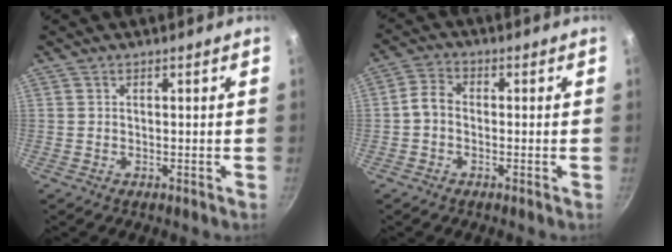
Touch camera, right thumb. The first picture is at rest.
{"total": 4.3, "force": [-0.7, 3.1, 2.8], "torque": [-0.049, 0.017, -0.024]}